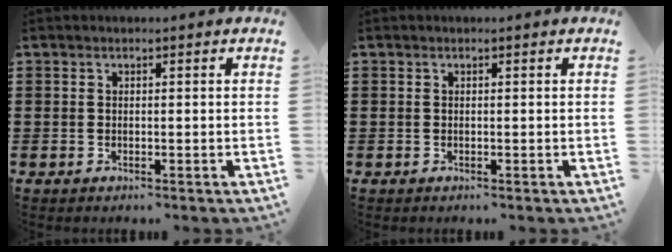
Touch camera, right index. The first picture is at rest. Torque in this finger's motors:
{"motor_torque": [0.00, 0.00, 0.00, 0.00]}